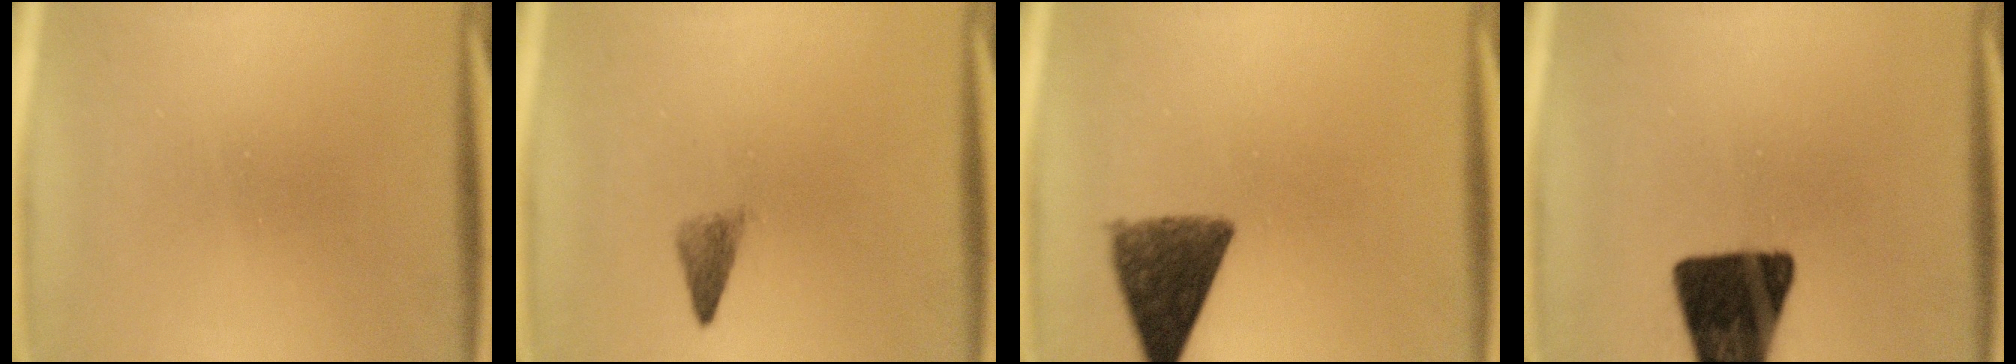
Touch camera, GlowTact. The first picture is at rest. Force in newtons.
{"total": 2.1}
{"total": 9.7}
{"total": 17.5}